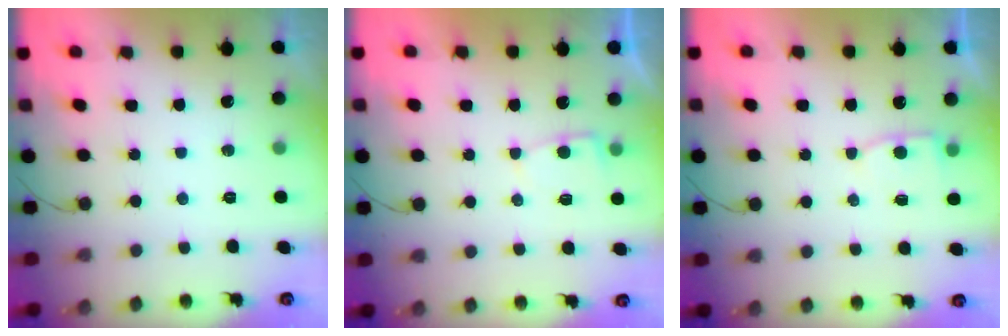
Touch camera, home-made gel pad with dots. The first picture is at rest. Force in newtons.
{"total": 2.7, "press": 2.7, "slide": 0.4}
{"total": 5.0, "press": 4.9, "slide": 0.4}